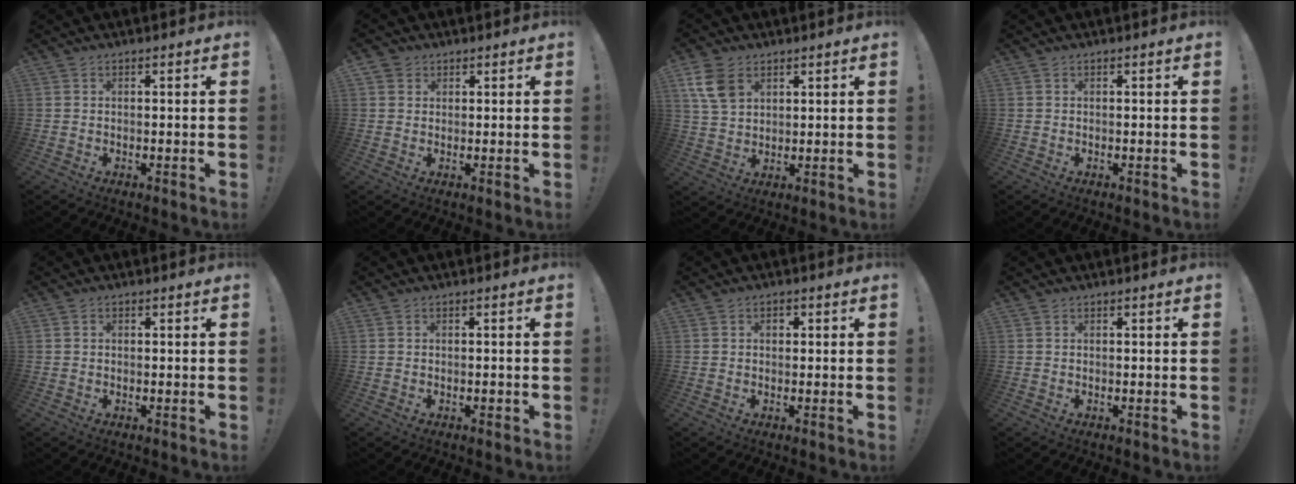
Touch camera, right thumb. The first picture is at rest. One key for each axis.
{"total": 2.8, "fx": 1.5, "fy": 2.3, "fz": 0.1, "tx": -0.009, "ty": -0.002, "tz": 0.029}
{"total": 9.8, "fx": 4.7, "fy": 6.7, "fz": 5.4, "tx": -0.105, "ty": -0.011, "tz": 0.091}
{"total": 0.0}
{"total": 0.6, "fx": 0.0, "fy": 0.5, "fz": 0.2, "tx": -0.004, "ty": 0.003, "tz": 0.001}
{"total": 0.8, "fx": -0.5, "fy": 0.4, "fz": 0.6, "tx": -0.006, "ty": 0.001, "tz": -0.007}
{"total": 1.2, "fx": 0.2, "fy": 0.9, "fz": 0.8, "tx": -0.007, "ty": 0.001, "tz": 0.001}
{"total": 0.0}